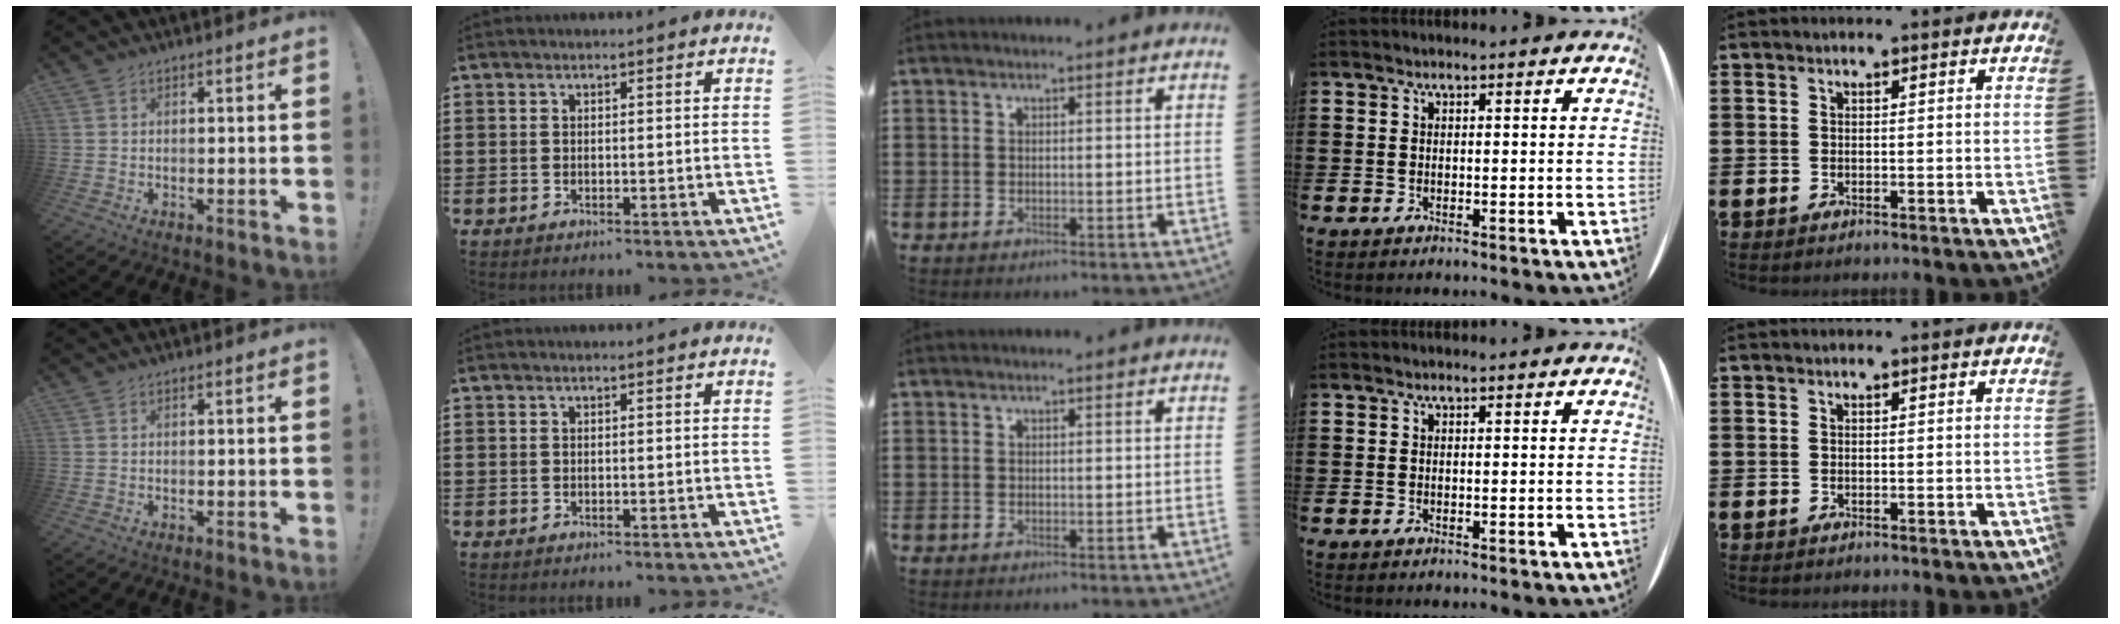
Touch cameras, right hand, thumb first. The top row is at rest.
{}